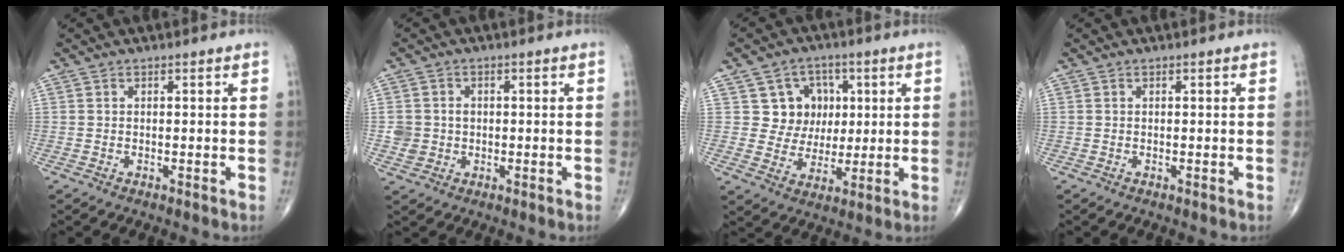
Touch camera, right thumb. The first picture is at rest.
{"total": 4.1, "force": [-0.2, 3.8, 1.4], "torque": [-0.010, 0.004, 0.002]}
{"total": 8.8, "force": [2.4, 8.1, 2.4], "torque": [0.013, 0.000, 0.039]}
{"total": 0.0}